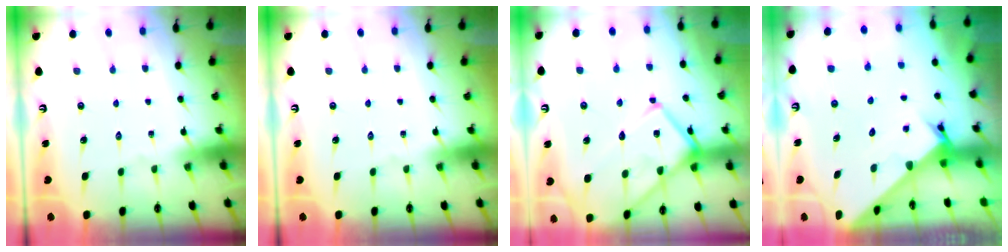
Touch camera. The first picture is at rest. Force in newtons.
{"total": 0.0}
{"total": 15.1, "press": 15.0, "slide": 1.6}
{"total": 2.4, "press": 2.4, "slide": 0.0}